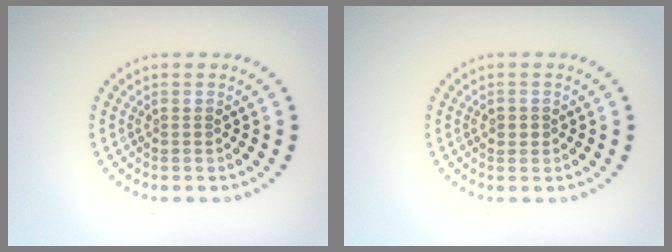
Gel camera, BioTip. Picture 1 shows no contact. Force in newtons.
{"total": 1.0, "press": 1.0, "slide": 0.3}